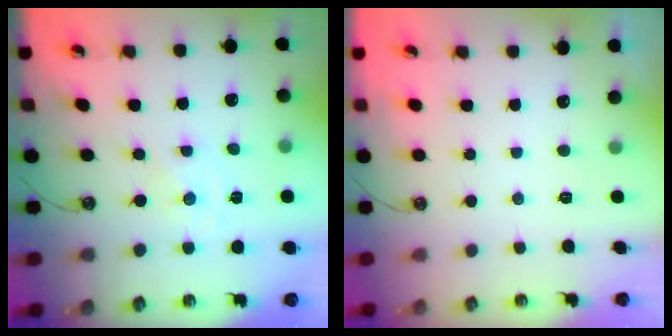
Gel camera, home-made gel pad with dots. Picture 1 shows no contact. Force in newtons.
{"total": 0.0}